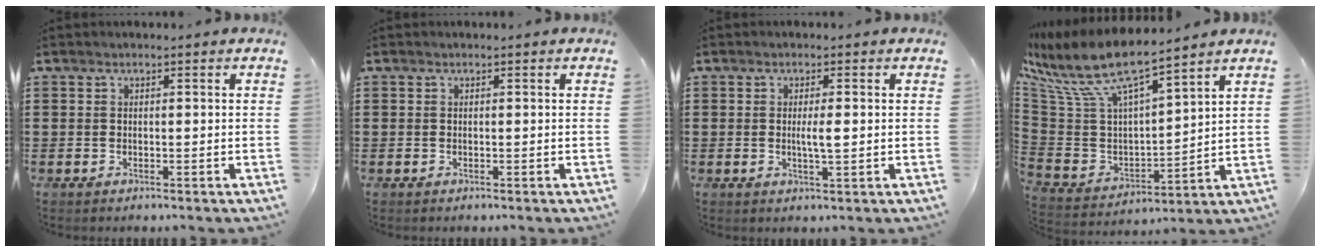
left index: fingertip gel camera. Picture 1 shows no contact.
{"total": 0.0}
{"total": 2.7, "force": [0.1, 0.3, 2.7], "torque": [-0.050, -0.004, 0.001]}
{"total": 9.9, "force": [7.2, 2.4, 6.4], "torque": [-0.163, -0.050, 0.121]}